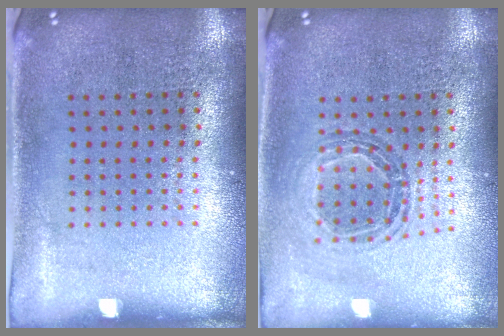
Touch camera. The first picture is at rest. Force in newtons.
{"total": 0.8, "press": 0.8, "slide": 0.1}